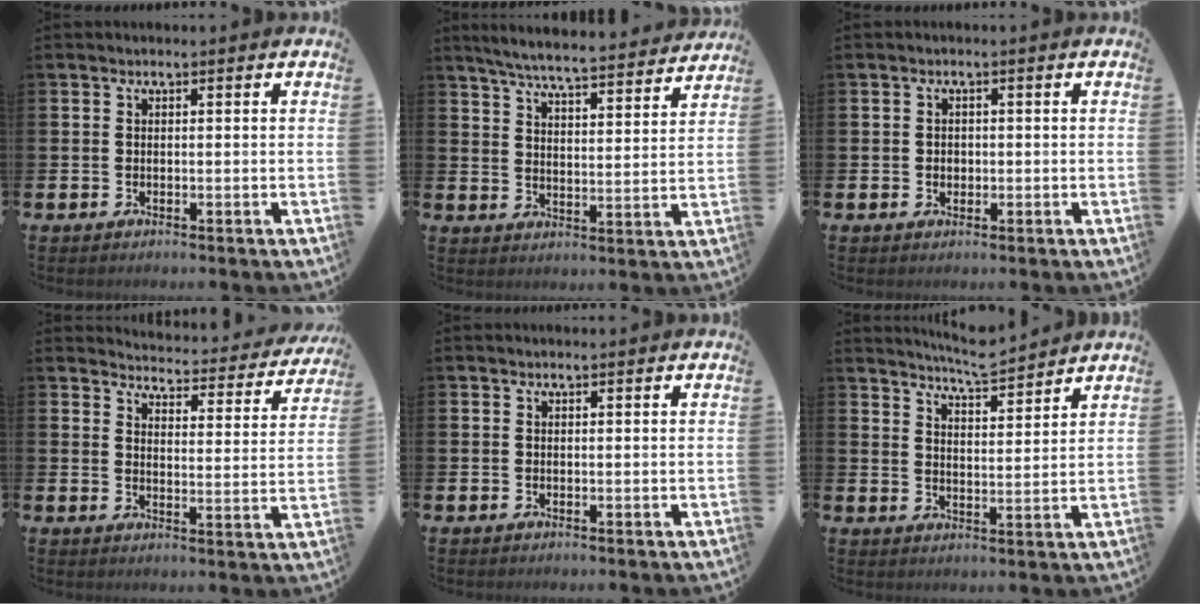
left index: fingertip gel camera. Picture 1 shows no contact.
{"total": 6.2, "force": [5.9, 0.2, 1.9], "torque": [-0.056, -0.045, 0.099]}
{"total": 1.1, "force": [0.1, 1.0, 0.4], "torque": [-0.001, 0.005, -0.003]}
{"total": 3.7, "force": [3.6, 0.6, 0.5], "torque": [-0.028, -0.033, 0.056]}
{"total": 0.0}
{"total": 6.0, "force": [6.0, -0.1, 0.8], "torque": [-0.030, -0.035, 0.108]}